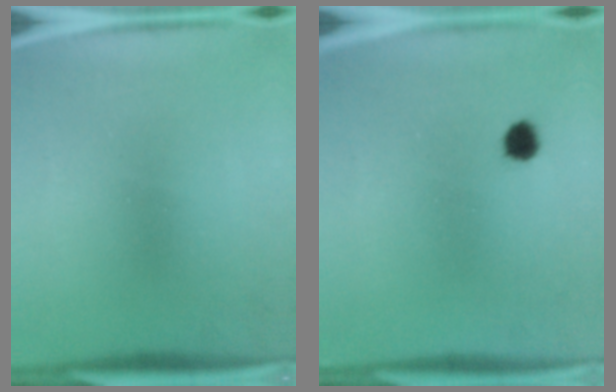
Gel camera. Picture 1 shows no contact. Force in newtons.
{"total": 2.5}